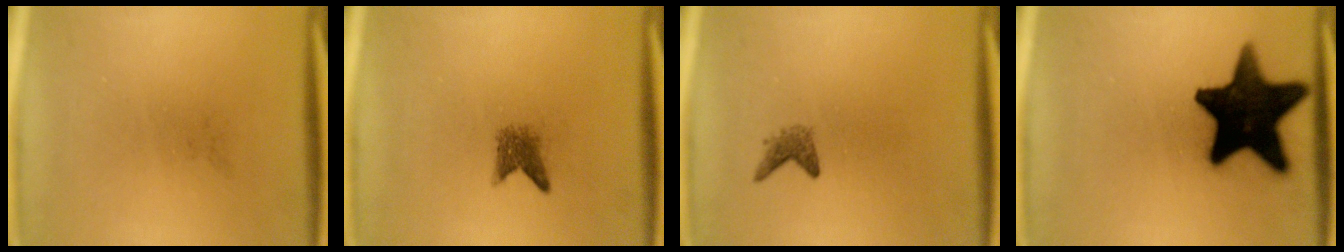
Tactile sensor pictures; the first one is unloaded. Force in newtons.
{"total": 2.3}
{"total": 1.4}
{"total": 18.7}